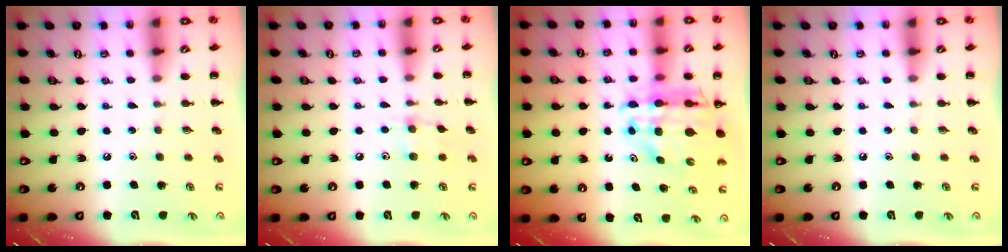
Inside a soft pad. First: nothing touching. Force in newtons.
{"total": 6.7, "press": 6.5, "slide": 1.8}
{"total": 11.9, "press": 11.4, "slide": 3.2}
{"total": 0.0}